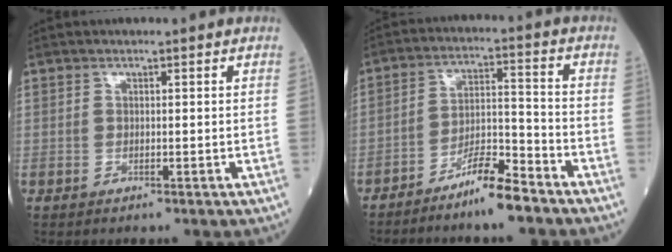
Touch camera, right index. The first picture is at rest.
{"total": 7.5, "force": [-6.0, 0.4, 4.6], "torque": [-0.081, -0.005, -0.113]}